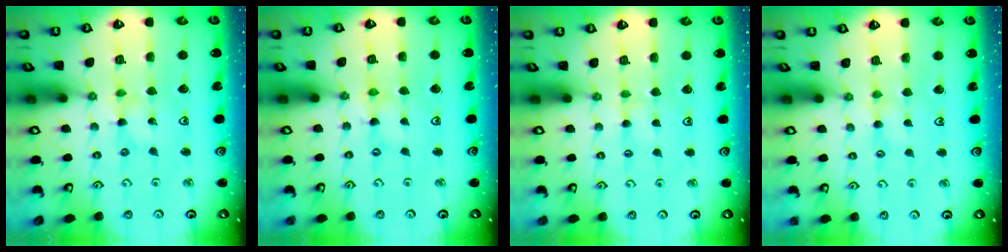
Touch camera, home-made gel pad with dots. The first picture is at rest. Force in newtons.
{"total": 0.9, "press": 0.8, "slide": 0.2}
{"total": 1.9, "press": 1.9, "slide": 0.4}
{"total": 2.1, "press": 2.1, "slide": 0.4}